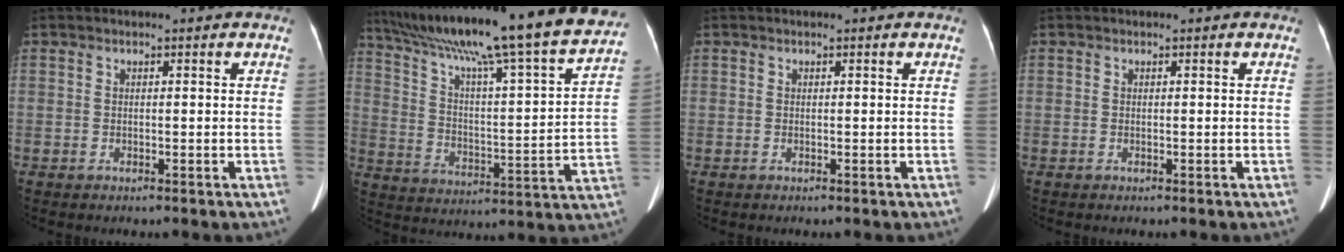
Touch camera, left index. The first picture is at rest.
{"total": 29.3, "force": [25.2, 0.5, 14.8], "torque": [-0.248, -0.045, 0.352]}
{"total": 0.0}
{"total": 0.0}